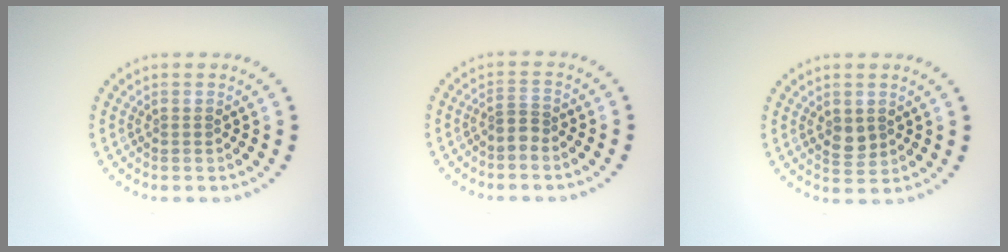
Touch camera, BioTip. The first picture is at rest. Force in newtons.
{"total": 1.4, "press": 0.9, "slide": 1.2}
{"total": 1.8, "press": 1.7, "slide": 0.3}